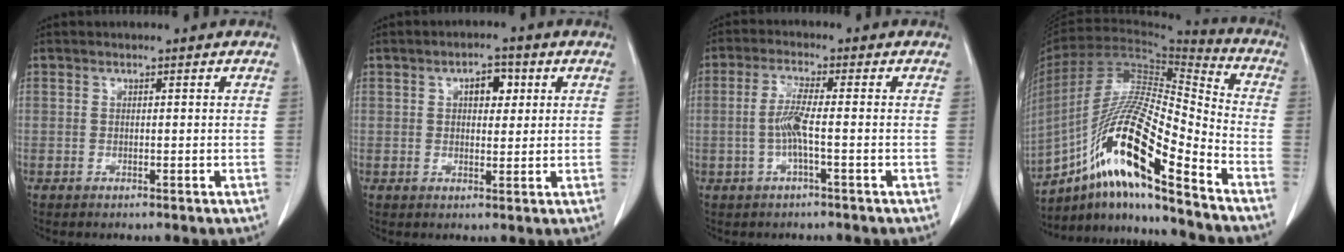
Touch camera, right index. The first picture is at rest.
{"total": 4.0, "force": [1.3, 2.1, 3.1], "torque": [-0.046, 0.011, 0.018]}
{"total": 4.5, "force": [-0.9, -0.2, 4.4], "torque": [-0.096, 0.002, -0.020]}
{"total": 19.8, "force": [-11.9, 1.6, 15.8], "torque": [-0.328, -0.008, -0.219]}